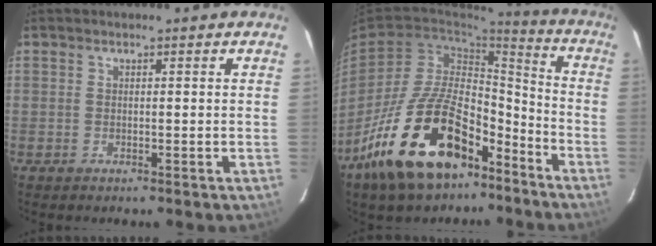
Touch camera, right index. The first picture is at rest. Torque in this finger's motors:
{"motor_torque": [2.14, 0.00, 1.05, 0.21]}